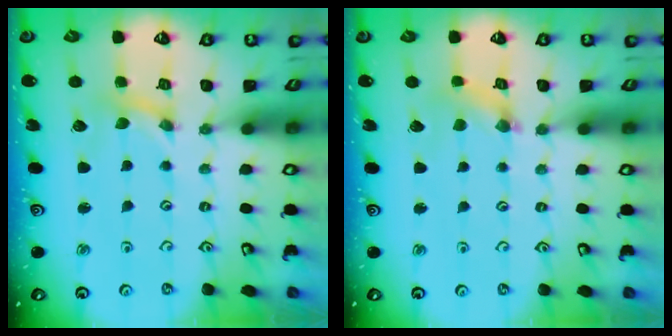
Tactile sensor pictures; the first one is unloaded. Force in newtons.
{"total": 1.7, "press": 1.7, "slide": 0.2}